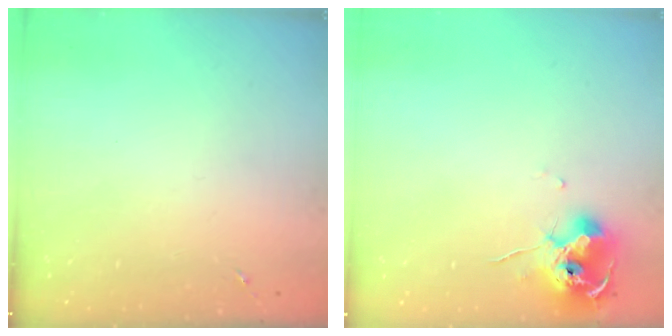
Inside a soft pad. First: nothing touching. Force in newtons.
{"total": 10.4, "press": 10.3, "slide": 1.2}